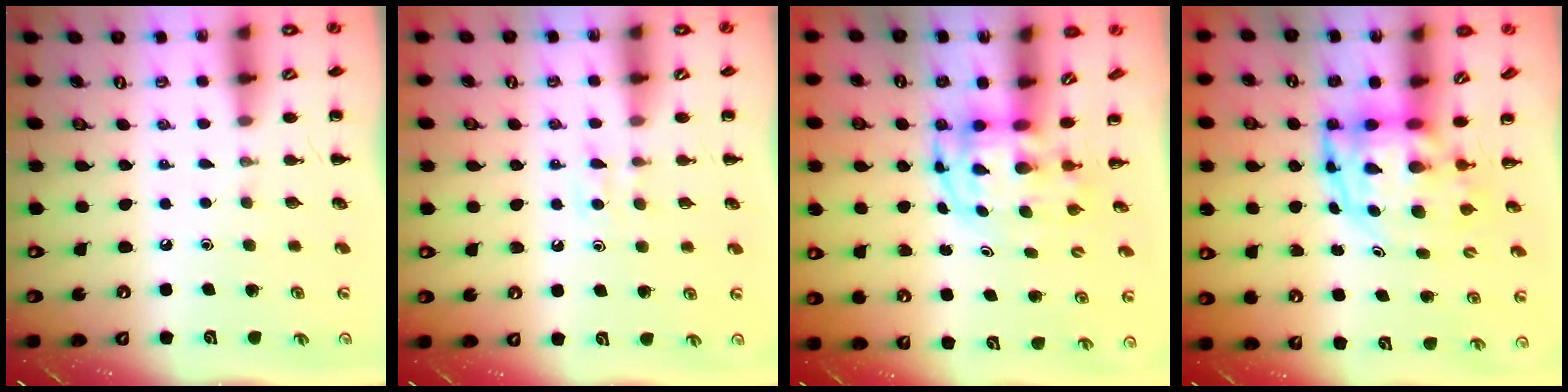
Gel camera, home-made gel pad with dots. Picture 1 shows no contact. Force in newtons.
{"total": 4.6, "press": 4.5, "slide": 1.2}
{"total": 3.8, "press": 3.7, "slide": 0.7}
{"total": 6.2, "press": 6.0, "slide": 1.4}